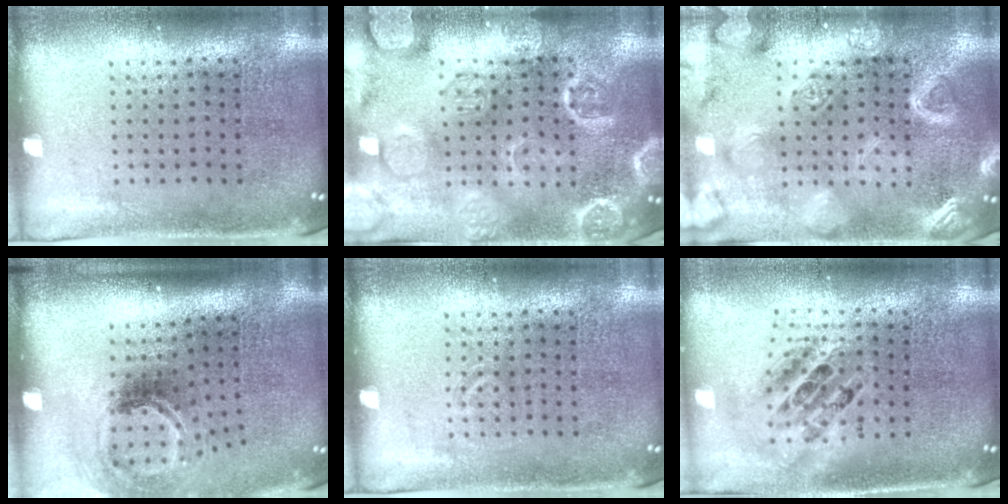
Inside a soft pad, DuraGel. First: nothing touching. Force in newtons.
{"total": 3.7, "press": 3.6, "slide": 0.5}
{"total": 5.8, "press": 5.7, "slide": 0.8}
{"total": 2.0, "press": 1.3, "slide": 1.6}
{"total": 0.7, "press": 0.7, "slide": 0.2}
{"total": 2.0, "press": 1.5, "slide": 1.3}